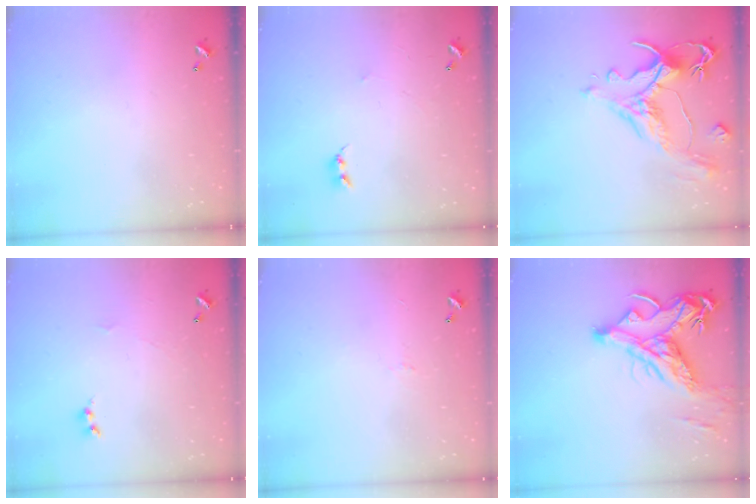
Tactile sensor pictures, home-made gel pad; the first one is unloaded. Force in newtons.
{"total": 2.4, "press": 2.4, "slide": 0.4}
{"total": 1.6, "press": 0.8, "slide": 1.4}
{"total": 1.7, "press": 1.6, "slide": 0.6}
{"total": 0.0}
{"total": 9.6, "press": 9.4, "slide": 1.7}